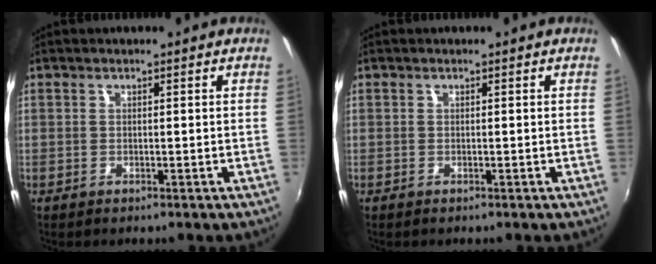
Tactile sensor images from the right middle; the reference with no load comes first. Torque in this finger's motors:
{"motor_torque": [0.17, -0.06, 0.05, 0.00]}